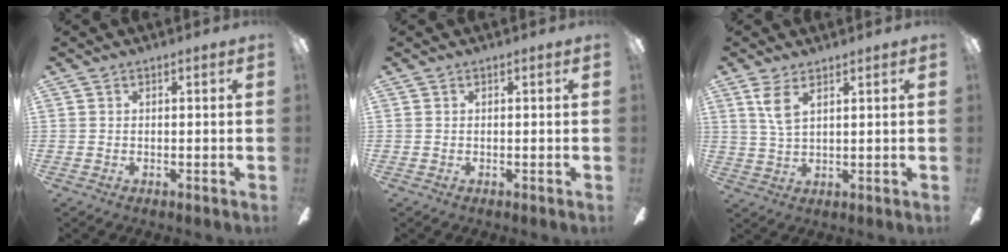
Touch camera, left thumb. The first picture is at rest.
{"total": 0.0}
{"total": 5.4, "force": [2.9, 2.3, 4.0], "torque": [-0.086, 0.001, 0.054]}